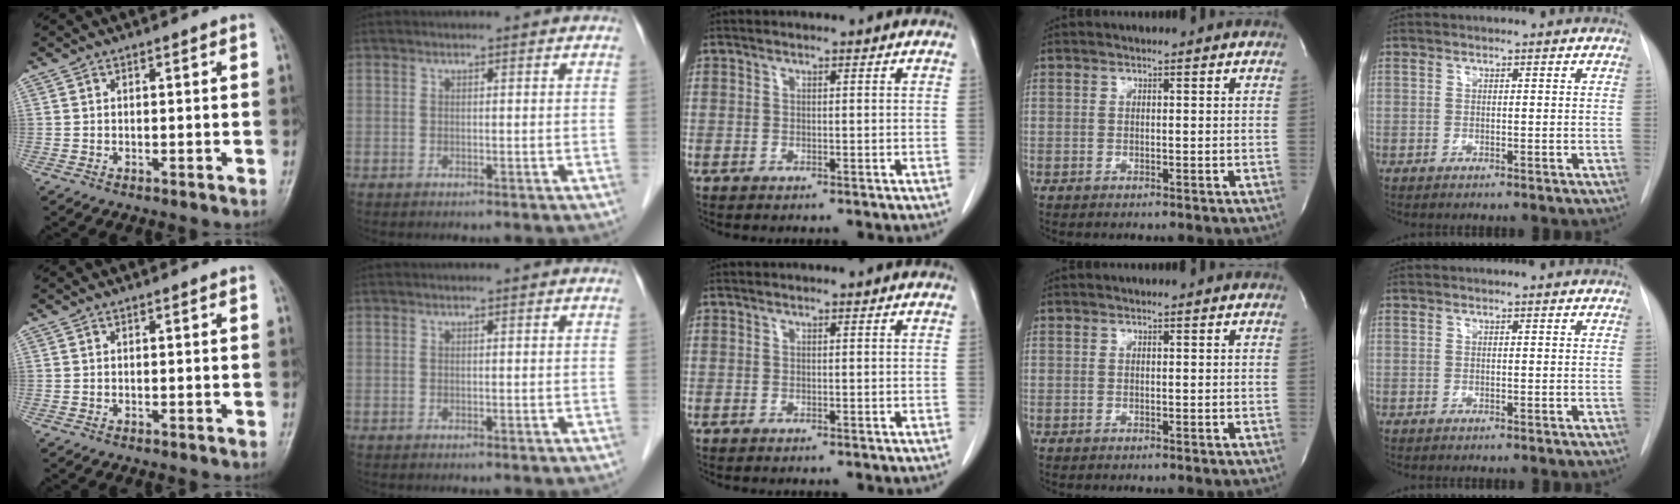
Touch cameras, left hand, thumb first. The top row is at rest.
{}